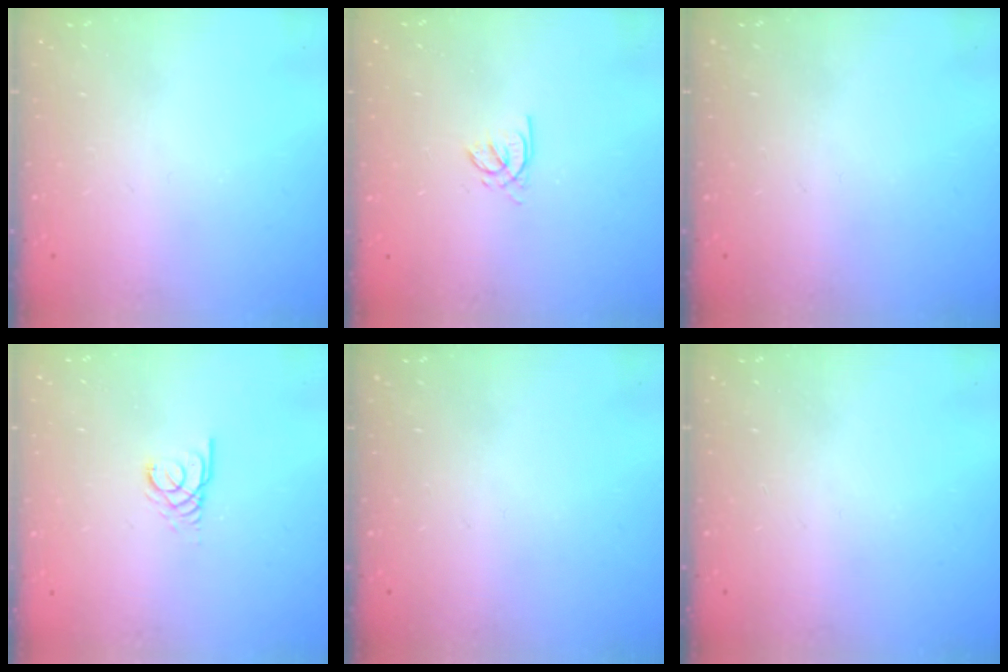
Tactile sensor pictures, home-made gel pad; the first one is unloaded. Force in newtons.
{"total": 1.5, "press": 1.5, "slide": 0.2}
{"total": 0.0}
{"total": 2.2, "press": 2.2, "slide": 0.2}
{"total": 0.0}
{"total": 0.0}